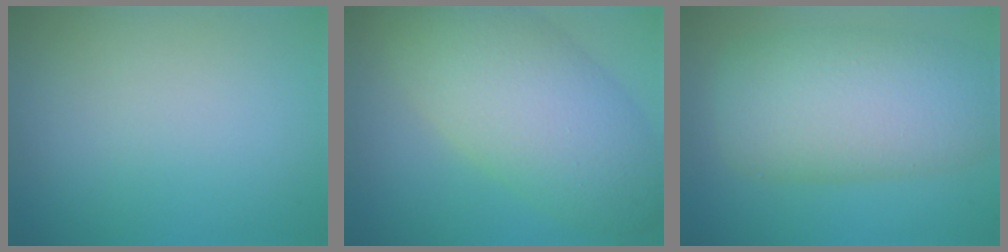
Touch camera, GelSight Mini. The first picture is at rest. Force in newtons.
{"total": 9.9, "press": 9.9, "slide": 0.1}
{"total": 9.5, "press": 9.4, "slide": 0.4}